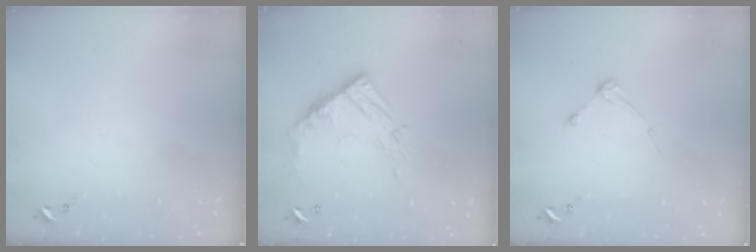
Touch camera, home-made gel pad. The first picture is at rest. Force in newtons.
{"total": 12.9, "press": 12.9, "slide": 1.3}
{"total": 3.7, "press": 3.7, "slide": 0.5}